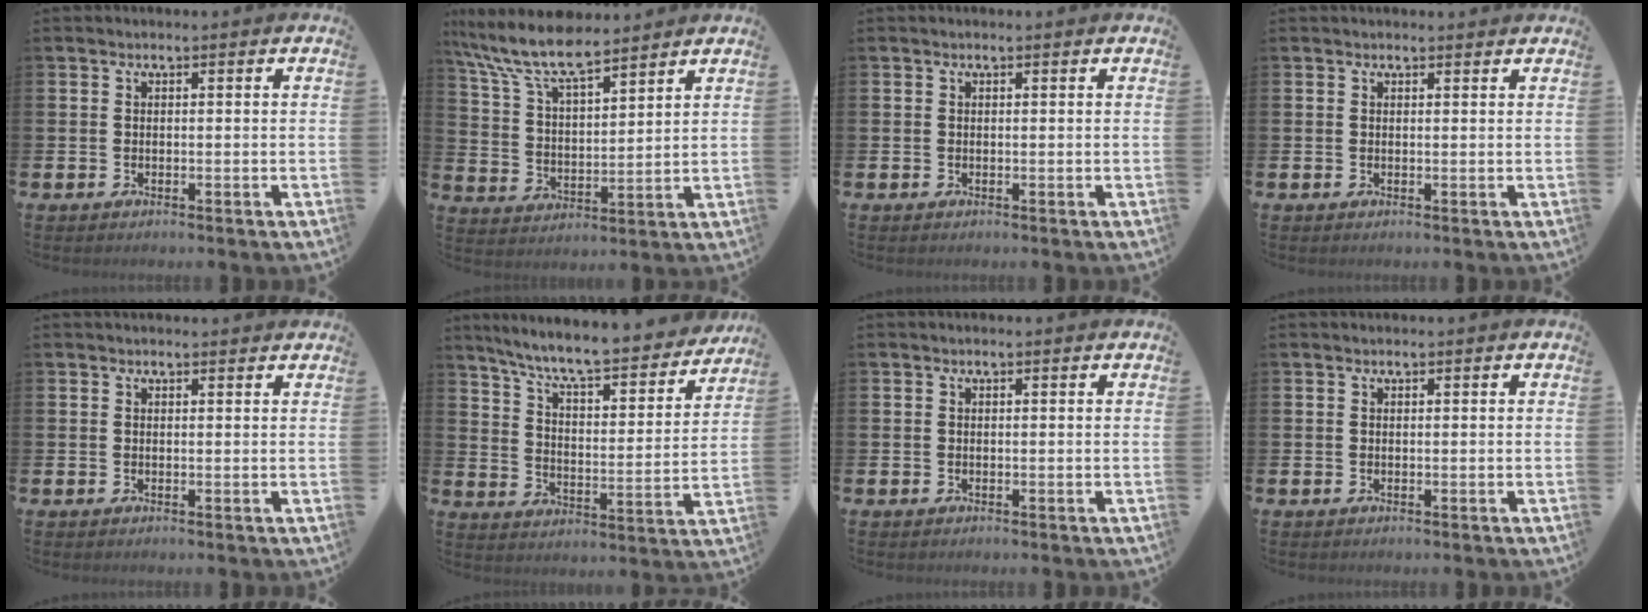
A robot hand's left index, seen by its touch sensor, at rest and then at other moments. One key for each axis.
{"total": 9.7, "fx": 8.4, "fy": 2.3, "fz": 4.2, "tx": -0.118, "ty": -0.037, "tz": 0.151}
{"total": 0.0}
{"total": 0.7, "fx": 0.7, "fy": 0.1, "fz": 0.1, "tx": 0.006, "ty": -0.002, "tz": 0.011}
{"total": 0.8, "fx": 0.8, "fy": 0.1, "fz": 0.2, "tx": 0.005, "ty": -0.001, "tz": 0.013}
{"total": 8.8, "fx": 8.1, "fy": 1.0, "fz": 3.3, "tx": -0.094, "ty": -0.060, "tz": 0.135}
{"total": 0.0}
{"total": 0.0}